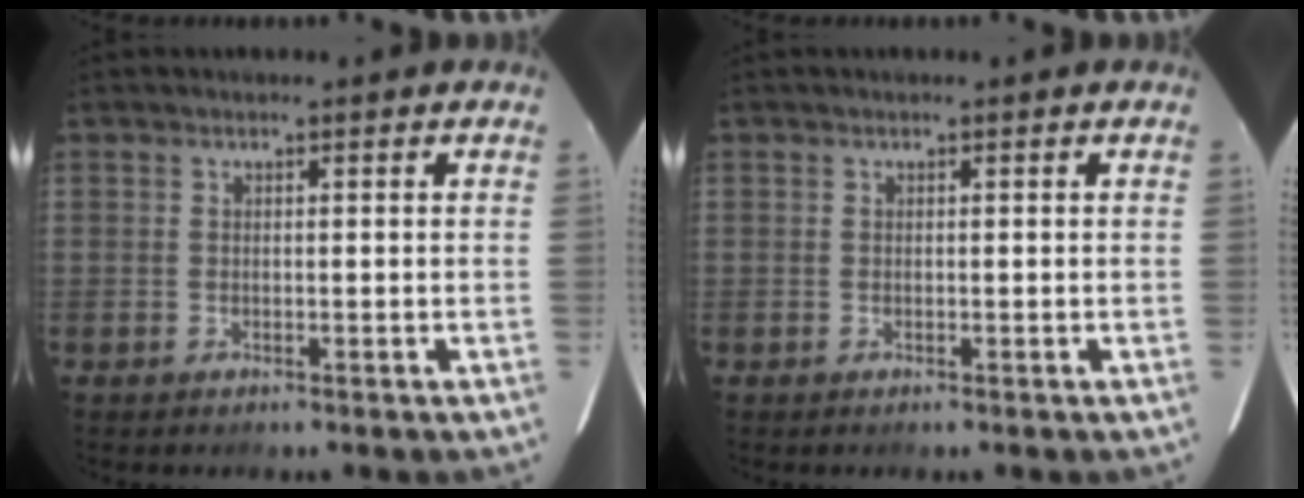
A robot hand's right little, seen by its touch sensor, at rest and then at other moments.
{"total": 0.0}